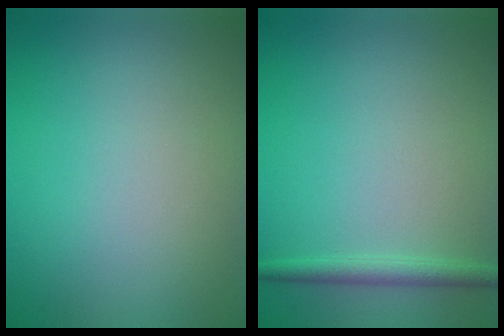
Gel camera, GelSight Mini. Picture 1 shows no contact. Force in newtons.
{"total": 1.7, "press": 1.7, "slide": 0.0}